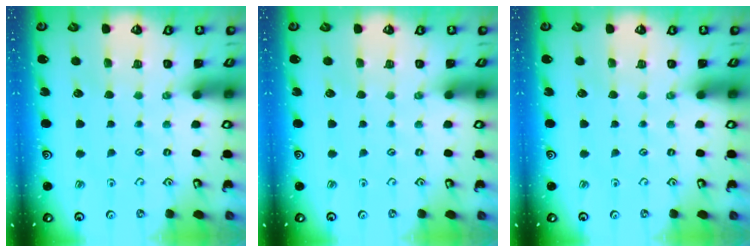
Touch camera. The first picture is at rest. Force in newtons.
{"total": 0.0}
{"total": 0.0}